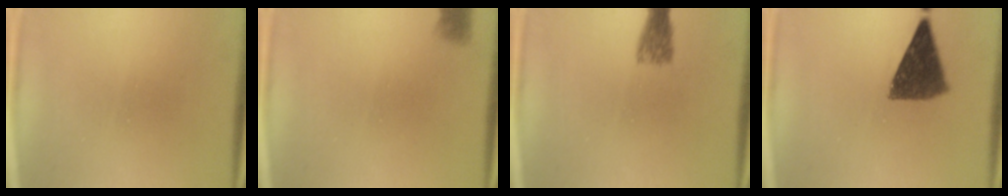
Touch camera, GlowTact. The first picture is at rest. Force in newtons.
{"total": 1.2}
{"total": 2.7}
{"total": 9.7}